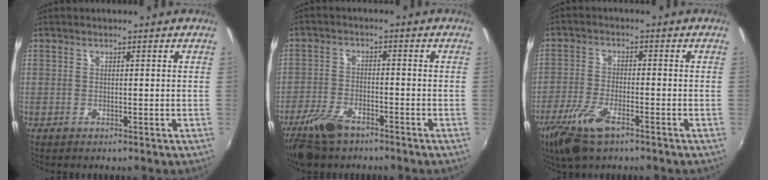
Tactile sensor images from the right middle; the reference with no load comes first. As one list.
[{"total": 7.8, "force": [-5.8, 3.1, 4.1], "torque": [-0.107, -0.010, -0.113]}, {"total": 9.5, "force": [-6.0, 3.3, 6.6], "torque": [-0.154, -0.023, -0.117]}]